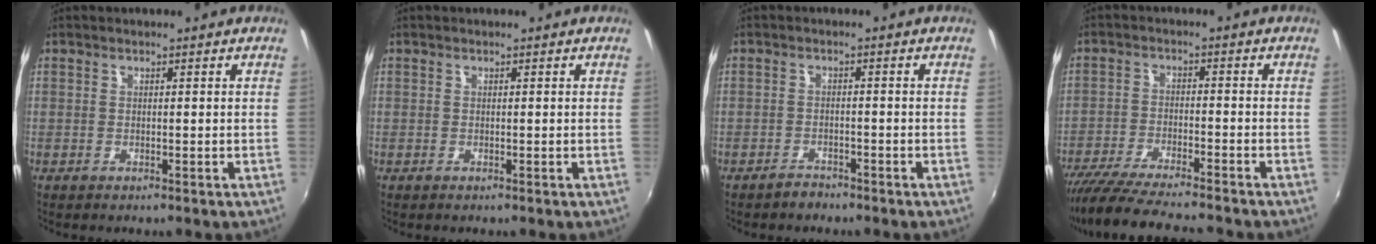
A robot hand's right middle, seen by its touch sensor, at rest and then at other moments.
{"total": 0.0}
{"total": 2.2, "force": [-2.0, 0.9, 0.3], "torque": [-0.012, 0.003, -0.033]}
{"total": 14.4, "force": [-12.8, 1.1, 6.4], "torque": [-0.137, -0.026, -0.216]}